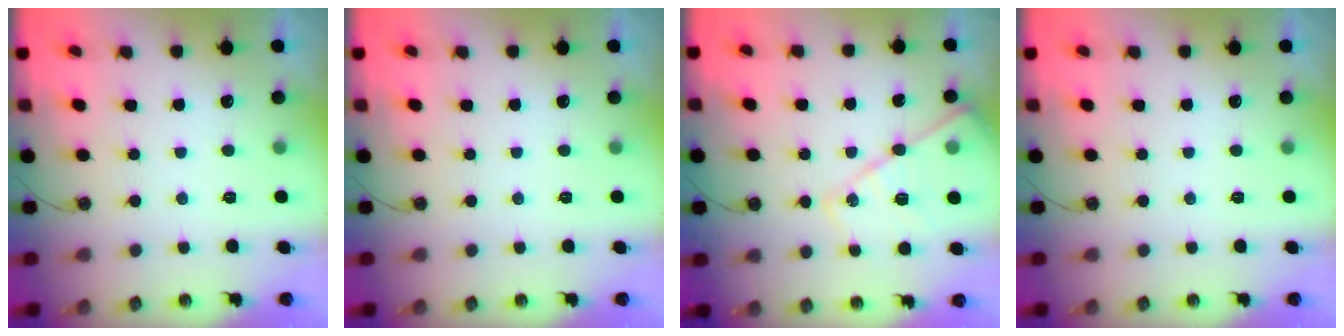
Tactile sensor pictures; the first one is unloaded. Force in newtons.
{"total": 0.0}
{"total": 15.5, "press": 15.4, "slide": 1.6}
{"total": 0.0}